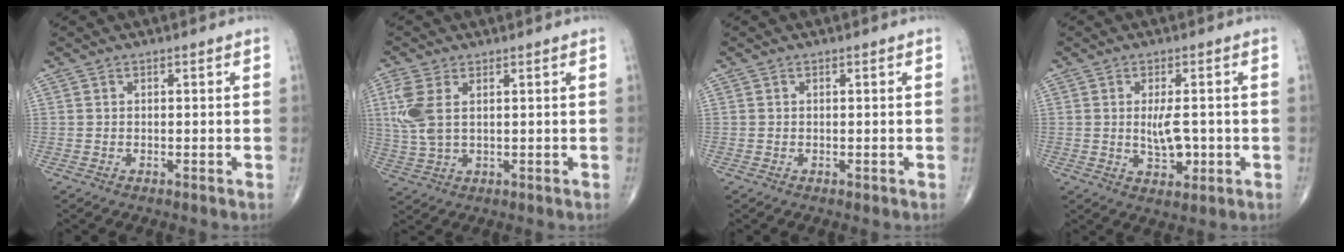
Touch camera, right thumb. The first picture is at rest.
{"total": 6.6, "force": [1.6, 3.5, 5.3], "torque": [-0.142, 0.005, 0.038]}
{"total": 0.0}
{"total": 5.3, "force": [-0.2, 2.7, 4.6], "torque": [-0.065, -0.004, 0.002]}